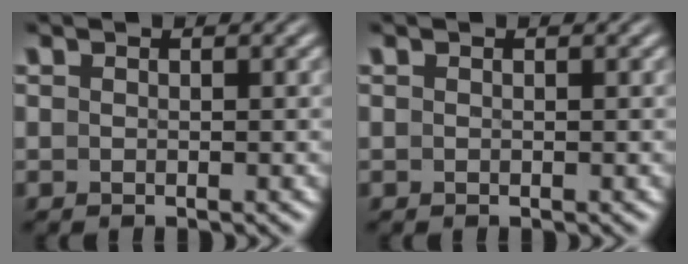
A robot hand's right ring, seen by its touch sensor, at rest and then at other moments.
{"total": 0.0}